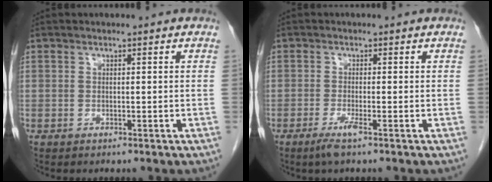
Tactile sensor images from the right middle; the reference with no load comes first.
{"total": 2.3, "force": [-1.4, -0.2, 1.8], "torque": [-0.041, -0.007, -0.031]}